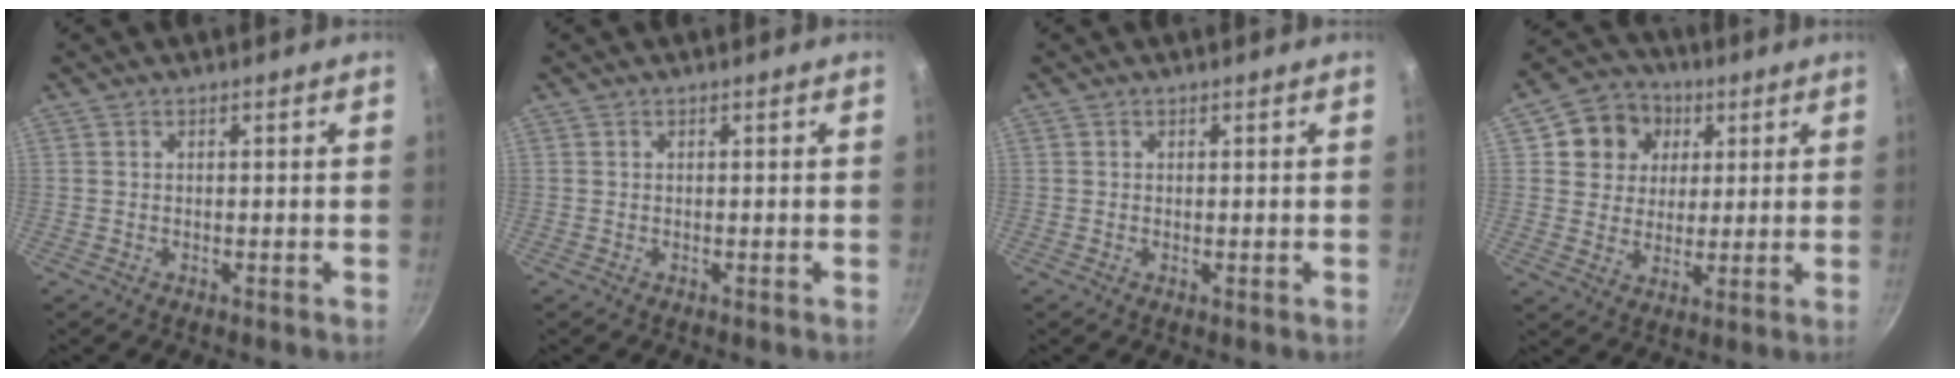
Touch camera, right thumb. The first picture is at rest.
{"total": 0.0}
{"total": 0.0}
{"total": 10.6, "force": [3.6, 9.3, 3.7], "torque": [-0.030, 0.004, 0.053]}